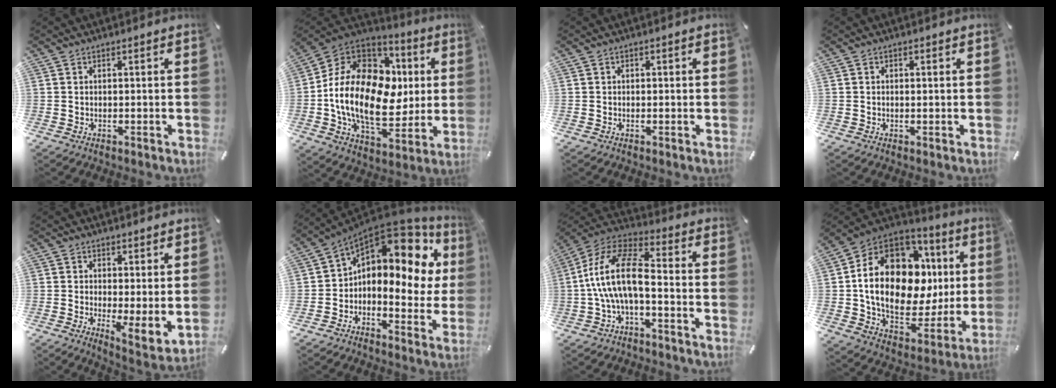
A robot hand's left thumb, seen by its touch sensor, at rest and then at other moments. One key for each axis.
{"total": 21.4, "fx": -0.6, "fy": 14.8, "fz": 15.5, "tx": -0.323, "ty": -0.010, "tz": -0.013}
{"total": 0.7, "fx": -0.1, "fy": 0.5, "fz": 0.4, "tx": -0.007, "ty": 0.003, "tz": -0.002}
{"total": 0.6, "fx": 0.0, "fy": 0.4, "fz": 0.5, "tx": -0.009, "ty": 0.001, "tz": 0.000}
{"total": 4.4, "fx": 1.8, "fy": 1.4, "fz": 3.7, "tx": -0.043, "ty": -0.030, "tz": 0.037}
{"total": 13.5, "fx": 5.2, "fy": 7.6, "fz": 9.9, "tx": -0.152, "ty": -0.043, "tz": 0.080}
{"total": 14.0, "fx": -2.7, "fy": 6.4, "fz": 12.2, "tx": -0.253, "ty": 0.010, "tz": -0.050}
{"total": 23.6, "fx": 3.6, "fy": 16.2, "fz": 16.8, "tx": -0.312, "ty": -0.032, "tz": 0.069}